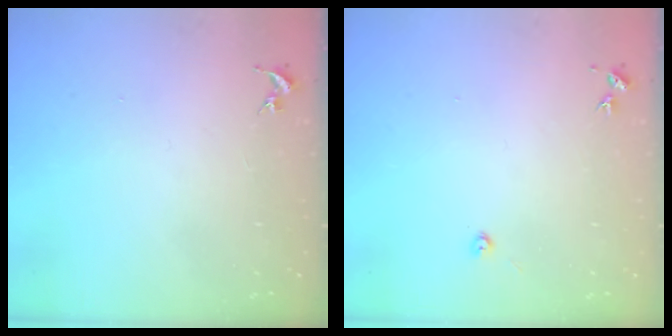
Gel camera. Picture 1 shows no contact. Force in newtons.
{"total": 2.2, "press": 2.2, "slide": 0.3}